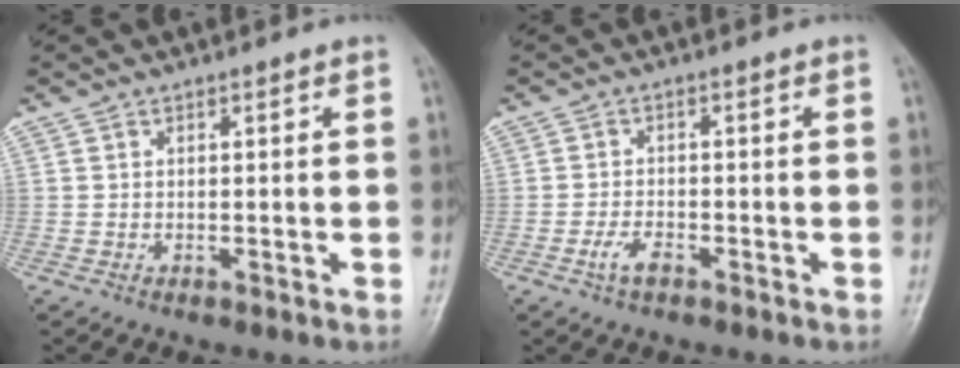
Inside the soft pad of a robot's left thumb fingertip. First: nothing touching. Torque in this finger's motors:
{"motor_torque": [-0.34, 0.37, 0.00, 0.00, 0.00]}